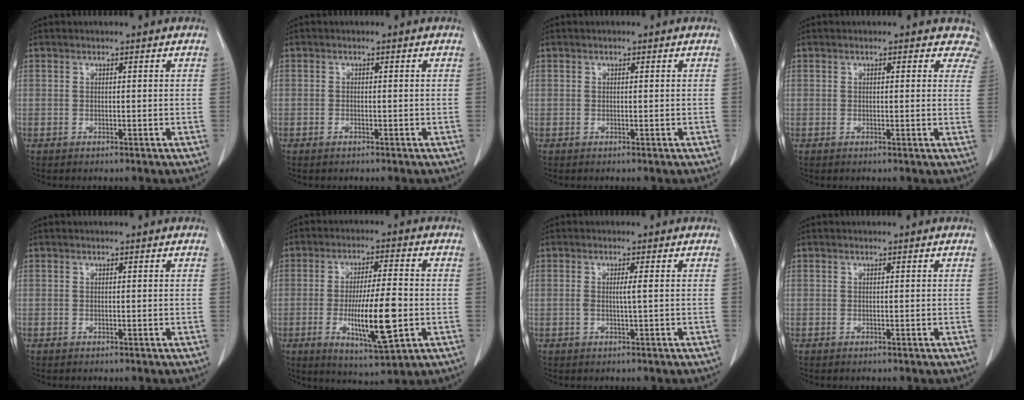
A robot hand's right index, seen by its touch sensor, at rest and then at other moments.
{"total": 0.7, "force": [-0.5, 0.2, 0.4], "torque": [-0.007, 0.002, -0.005]}
{"total": 0.0}
{"total": 3.3, "force": [2.7, 1.8, 0.9], "torque": [0.020, -0.005, 0.005]}
{"total": 0.0}
{"total": 12.1, "force": [-2.6, 1.6, 11.7], "torque": [-0.203, -0.014, -0.038]}
{"total": 1.0, "force": [0.0, -0.2, 0.9], "torque": [-0.016, 0.002, -0.001]}
{"total": 0.0}